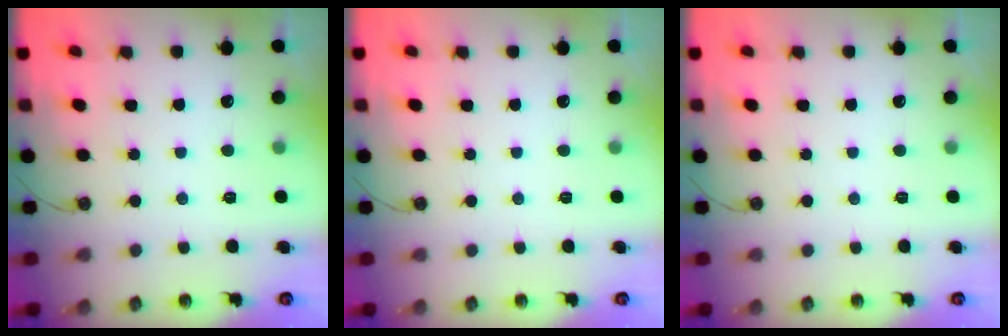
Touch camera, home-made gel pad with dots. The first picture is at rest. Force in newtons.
{"total": 0.0}
{"total": 0.0}